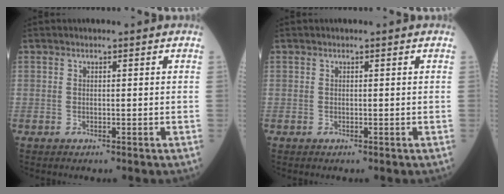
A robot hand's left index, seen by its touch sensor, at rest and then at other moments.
{"total": 0.0}